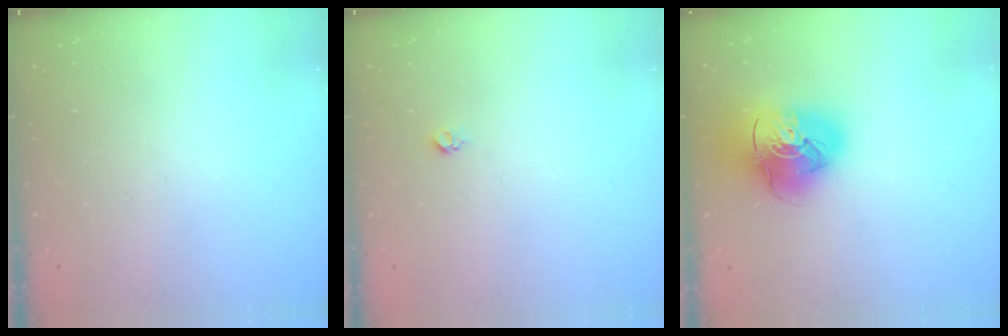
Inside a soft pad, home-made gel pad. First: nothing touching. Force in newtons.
{"total": 3.0, "press": 2.9, "slide": 0.4}
{"total": 14.9, "press": 14.8, "slide": 1.9}